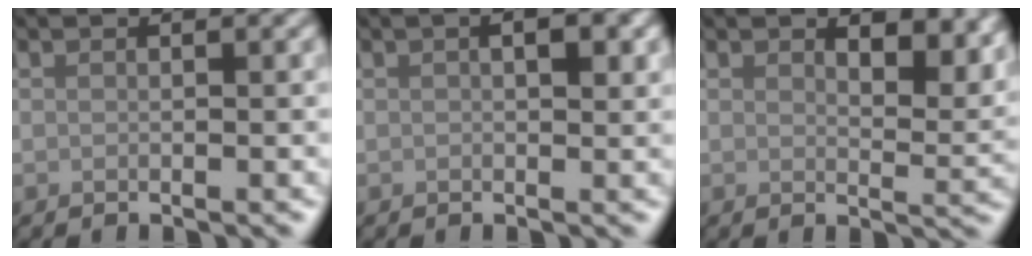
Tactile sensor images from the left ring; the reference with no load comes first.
{"total": 2.2, "force": [0.7, 0.9, 1.9], "torque": [-0.022, 0.003, 0.010]}
{"total": 4.1, "force": [2.4, 1.8, 2.8], "torque": [-0.040, -0.008, 0.034]}